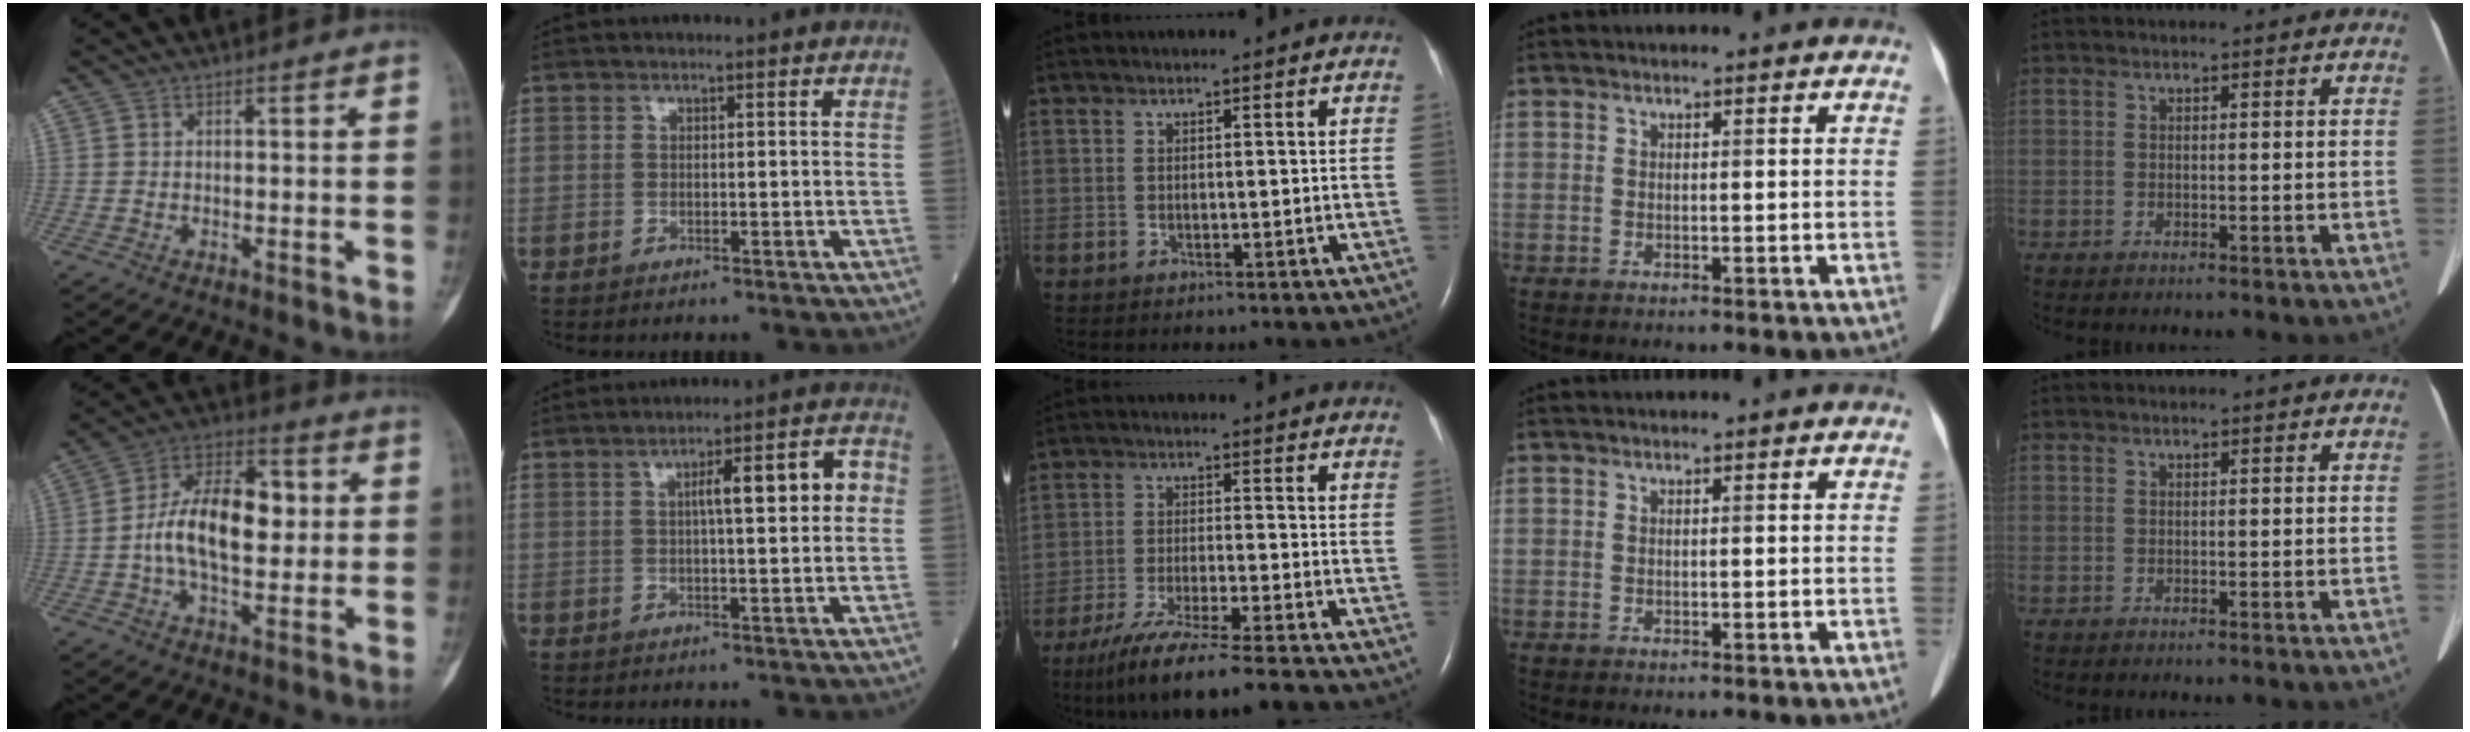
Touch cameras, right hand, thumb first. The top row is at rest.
{"thumb": {"total": 14.9, "force": [0.3, 8.4, 12.3], "torque": [-0.194, 0.024, -0.003]}, "index": {"total": 7.5, "force": [0.7, 1.2, 7.3], "torque": [-0.106, 0.030, 0.009]}, "middle": {"total": 11.6, "force": [-9.8, -1.1, 6.3], "torque": [-0.098, -0.038, -0.162]}}